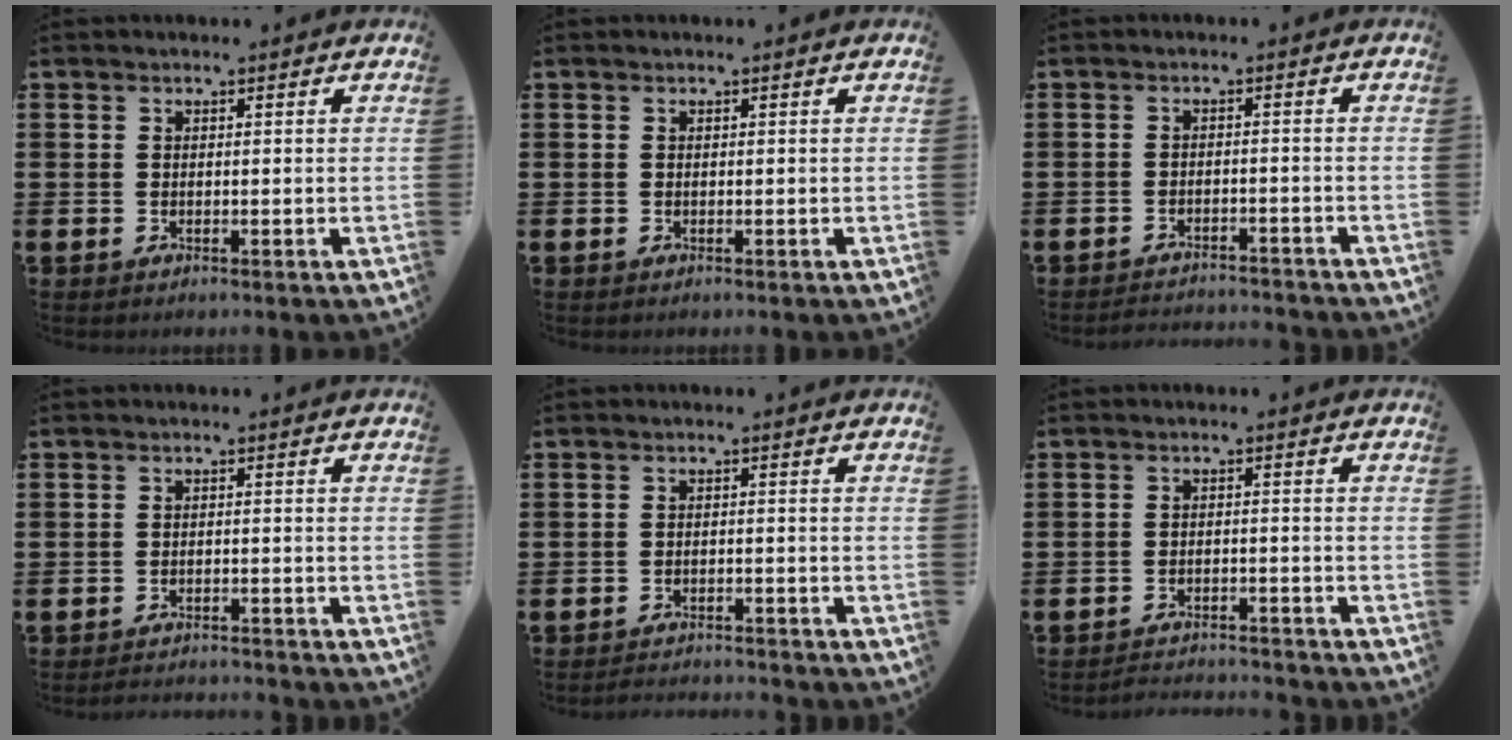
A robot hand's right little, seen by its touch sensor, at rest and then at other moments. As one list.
[{"total": 0.0}, {"total": 1.9, "force": [-1.9, -0.1, -0.1], "torque": [-0.004, 0.004, -0.041]}, {"total": 1.6, "force": [-1.6, 0.0, -0.1], "torque": [-0.003, 0.004, -0.033]}, {"total": 1.7, "force": [-1.7, -0.1, -0.1], "torque": [-0.004, 0.005, -0.037]}, {"total": 2.1, "force": [-2.1, -0.1, -0.1], "torque": [-0.003, 0.004, -0.047]}]